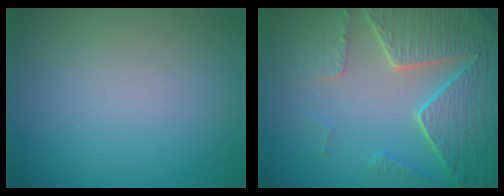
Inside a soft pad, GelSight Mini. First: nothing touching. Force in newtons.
{"total": 7.3, "press": 5.7, "slide": 4.6}